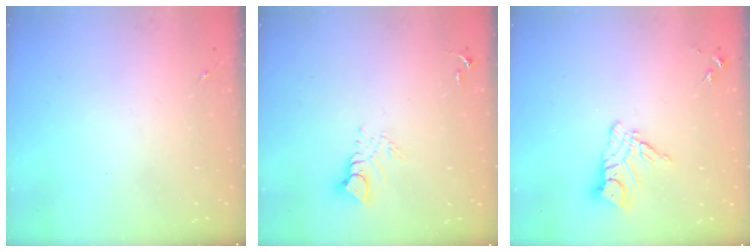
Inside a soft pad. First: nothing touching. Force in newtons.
{"total": 6.3, "press": 6.3, "slide": 0.7}
{"total": 9.9, "press": 9.8, "slide": 1.1}